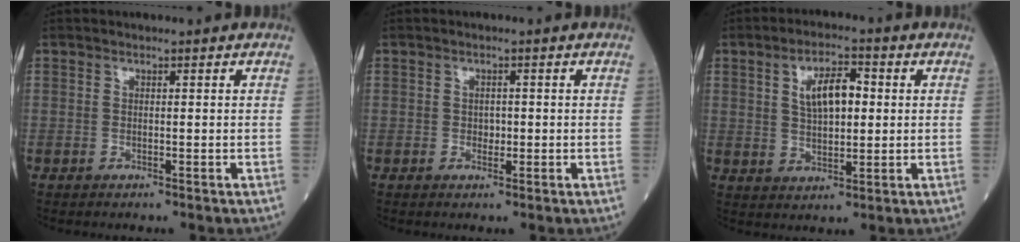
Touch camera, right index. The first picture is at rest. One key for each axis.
{"total": 1.3, "fx": -0.2, "fy": 0.9, "fz": 0.8, "tx": -0.009, "ty": 0.002, "tz": -0.001}
{"total": 7.0, "fx": 1.6, "fy": 2.9, "fz": 6.1, "tx": -0.110, "ty": 0.010, "tz": 0.028}